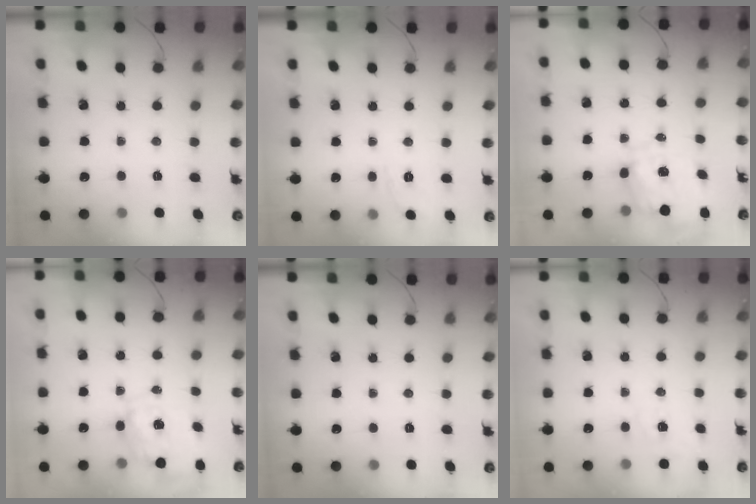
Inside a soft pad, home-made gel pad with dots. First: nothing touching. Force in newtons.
{"total": 2.0, "press": 0.8, "slide": 1.8}
{"total": 2.7, "press": 2.5, "slide": 1.0}
{"total": 2.8, "press": 2.6, "slide": 0.9}
{"total": 0.0}
{"total": 2.3, "press": 1.6, "slide": 1.6}